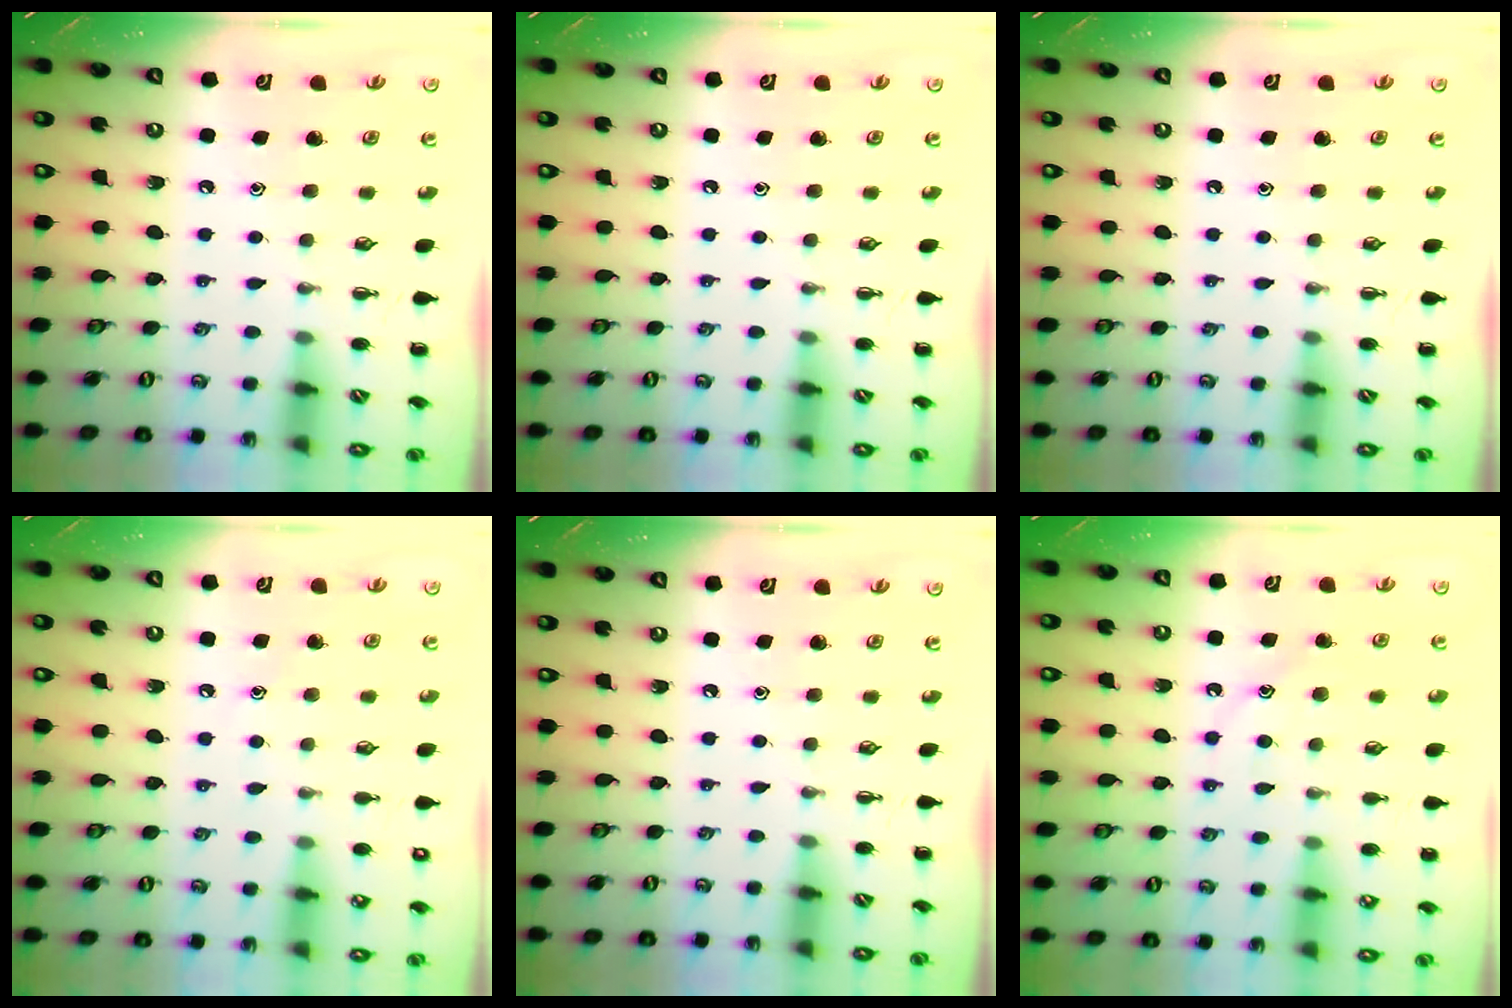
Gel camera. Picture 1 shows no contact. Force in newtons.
{"total": 0.0}
{"total": 0.0}
{"total": 6.9, "press": 6.7, "slide": 1.5}
{"total": 0.0}
{"total": 10.6, "press": 10.5, "slide": 1.2}